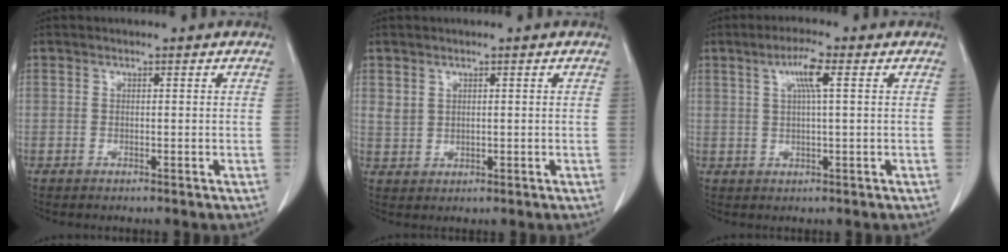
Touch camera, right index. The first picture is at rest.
{"total": 1.9, "force": [0.9, 1.5, 0.7], "torque": [-0.016, 0.004, 0.024]}
{"total": 4.3, "force": [1.5, 0.0, 4.1], "torque": [-0.077, 0.006, 0.026]}